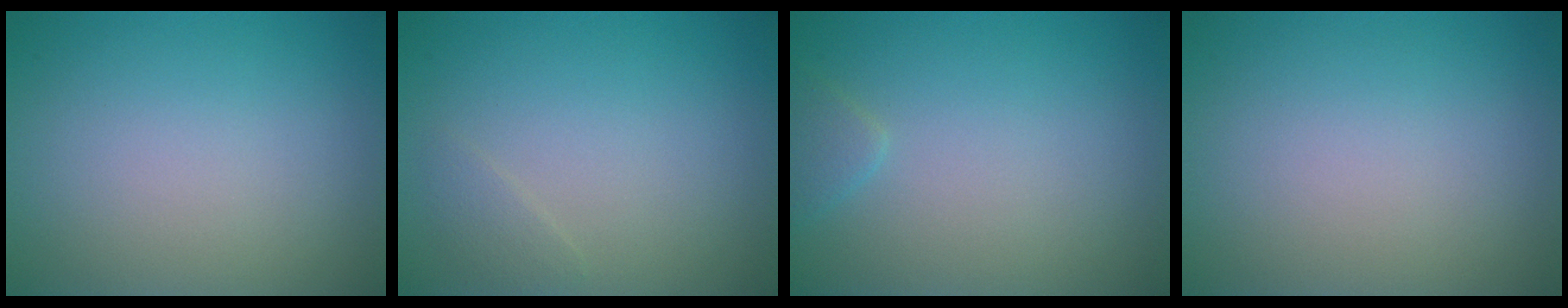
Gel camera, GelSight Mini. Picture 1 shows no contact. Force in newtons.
{"total": 0.9, "press": 0.9, "slide": 0.0}
{"total": 1.1, "press": 1.1, "slide": 0.1}
{"total": 0.0}